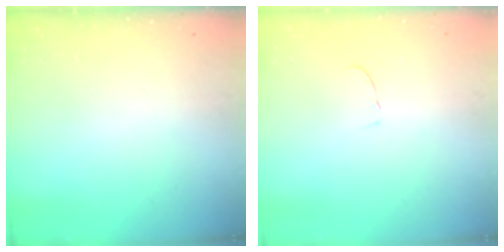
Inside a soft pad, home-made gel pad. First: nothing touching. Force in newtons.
{"total": 3.3, "press": 3.3, "slide": 0.3}